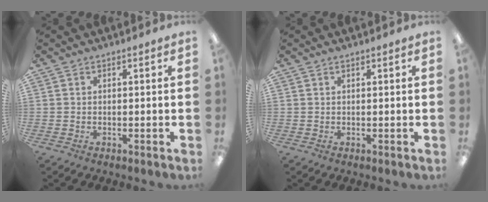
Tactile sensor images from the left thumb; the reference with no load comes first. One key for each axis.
{"total": 0.6, "fx": 0.4, "fy": 0.1, "fz": 0.4, "tx": -0.008, "ty": 0.002, "tz": 0.007}